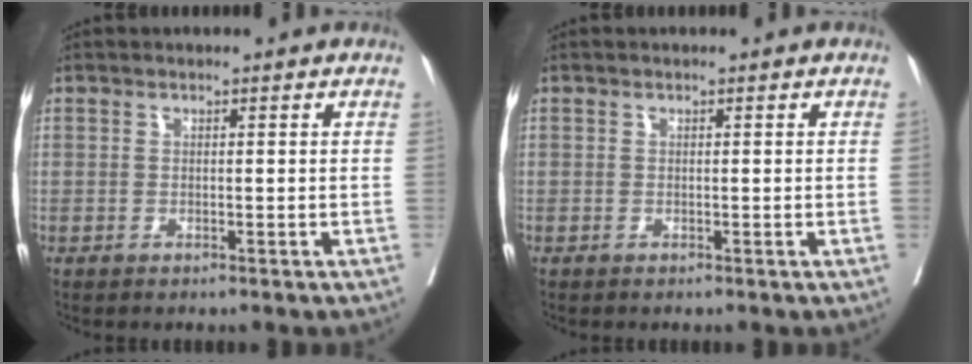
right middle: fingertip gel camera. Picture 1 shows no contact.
{"total": 0.0}